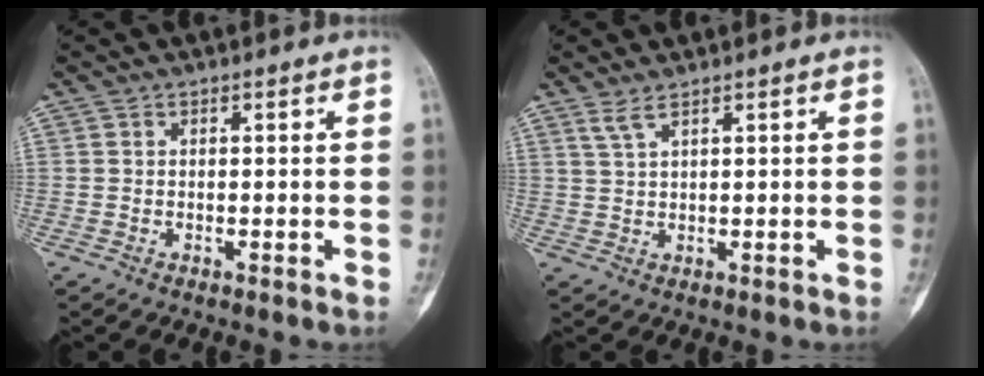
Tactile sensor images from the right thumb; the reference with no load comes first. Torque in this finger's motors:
{"motor_torque": [-0.24, 0.24, 0.36, 0.26, 0.02]}